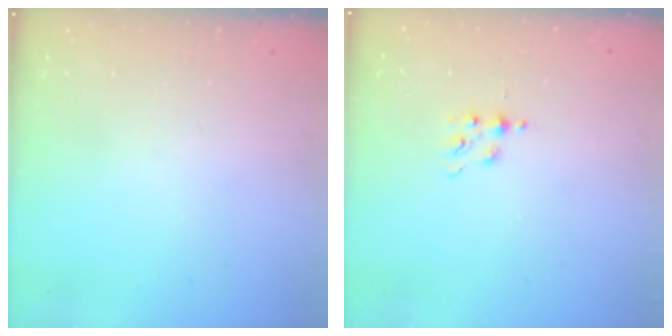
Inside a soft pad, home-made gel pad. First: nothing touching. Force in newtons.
{"total": 3.4, "press": 3.4, "slide": 0.4}